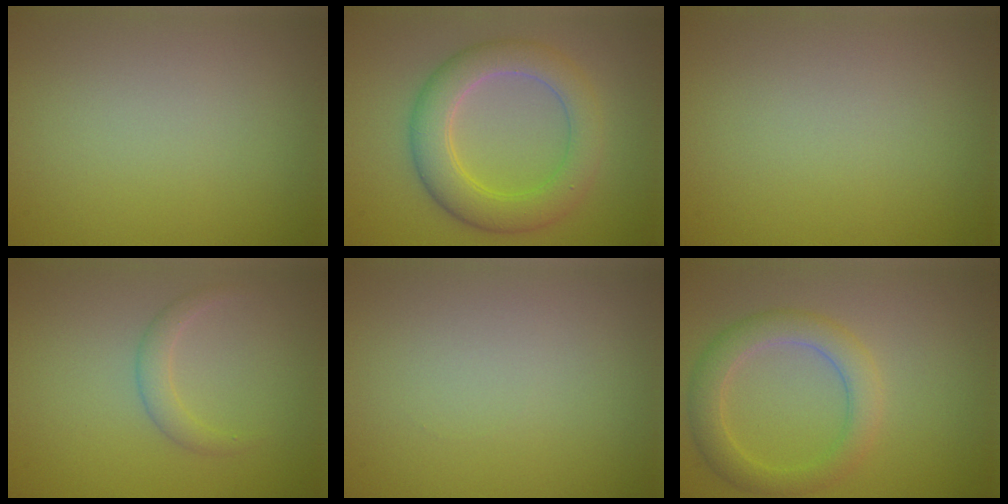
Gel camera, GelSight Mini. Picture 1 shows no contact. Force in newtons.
{"total": 5.4, "press": 5.4, "slide": 0.2}
{"total": 0.0}
{"total": 1.5, "press": 1.5, "slide": 0.1}
{"total": 0.0}
{"total": 3.6, "press": 3.6, "slide": 0.2}